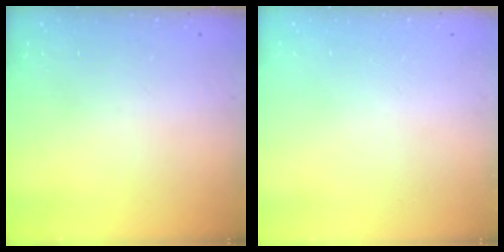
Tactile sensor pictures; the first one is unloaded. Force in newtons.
{"total": 0.0}